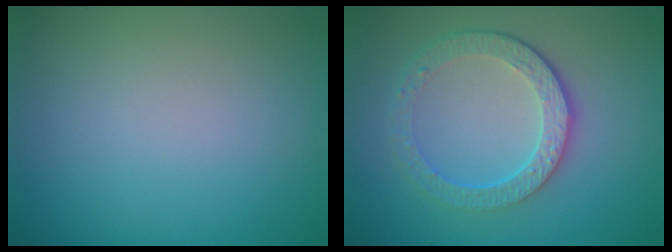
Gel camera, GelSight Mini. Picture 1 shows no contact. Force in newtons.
{"total": 4.8, "press": 3.4, "slide": 3.4}